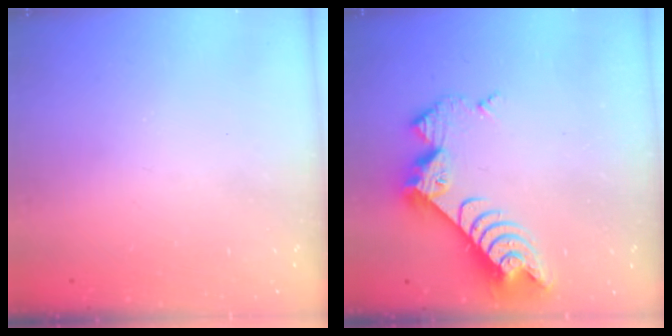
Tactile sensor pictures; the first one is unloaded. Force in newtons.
{"total": 9.7, "press": 9.7, "slide": 0.8}